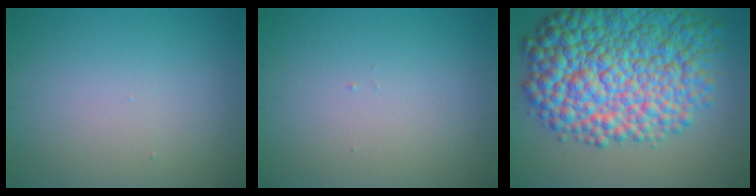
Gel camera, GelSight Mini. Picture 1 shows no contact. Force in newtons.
{"total": 0.0}
{"total": 14.4, "press": 14.4, "slide": 0.4}